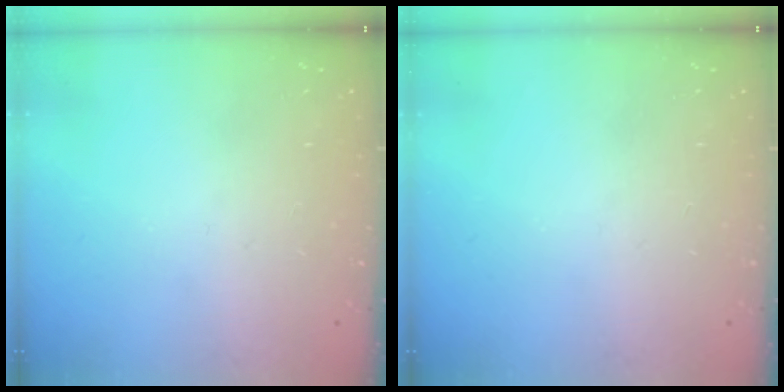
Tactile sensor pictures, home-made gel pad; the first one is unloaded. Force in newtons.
{"total": 0.0}